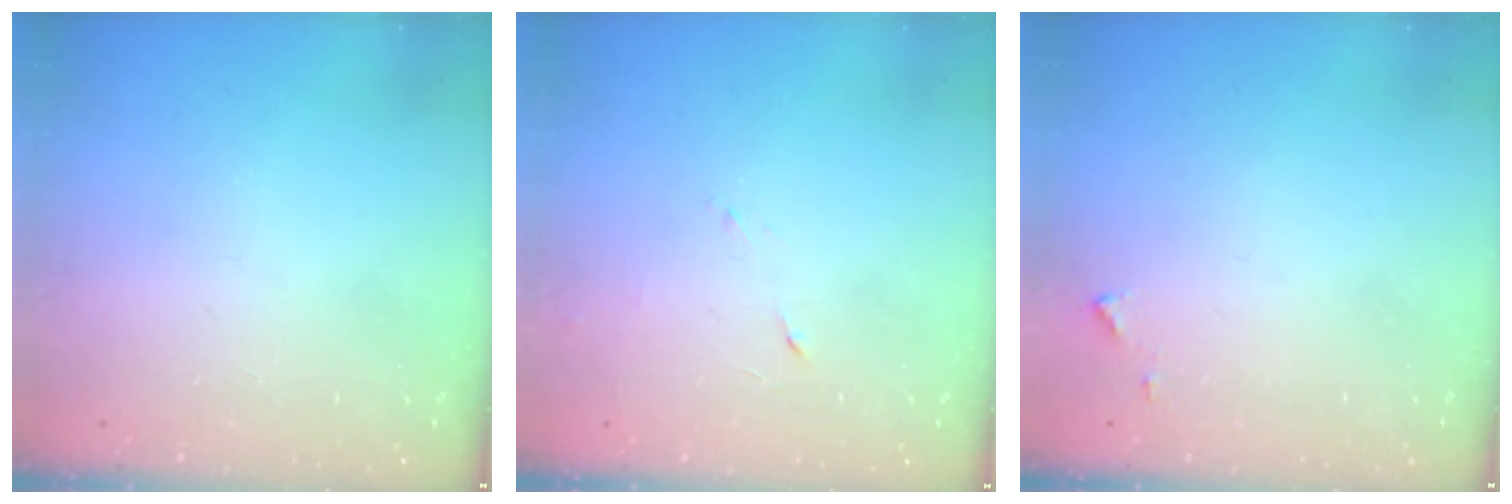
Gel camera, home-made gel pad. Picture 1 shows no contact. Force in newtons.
{"total": 3.8, "press": 3.7, "slide": 0.9}
{"total": 4.3, "press": 4.2, "slide": 0.5}